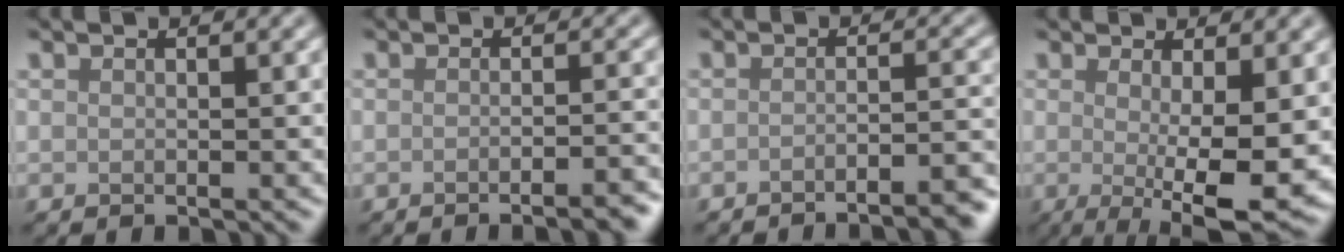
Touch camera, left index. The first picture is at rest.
{"total": 3.7, "force": [-2.2, 0.9, 2.8], "torque": [-0.023, 0.009, -0.034]}
{"total": 4.4, "force": [-3.4, 0.9, 2.7], "torque": [-0.025, 0.010, -0.049]}
{"total": 7.9, "force": [-0.7, 1.8, 7.7], "torque": [-0.107, -0.017, -0.007]}